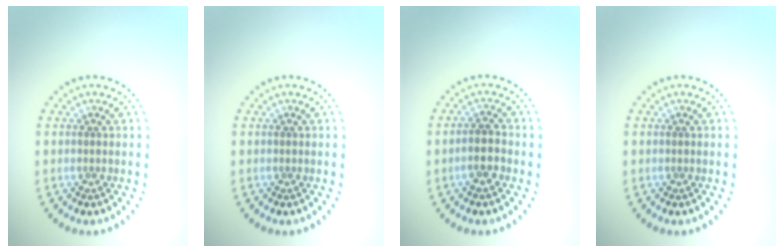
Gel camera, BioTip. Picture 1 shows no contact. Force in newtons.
{"total": 0.0}
{"total": 2.3, "press": 2.1, "slide": 1.0}
{"total": 0.0}